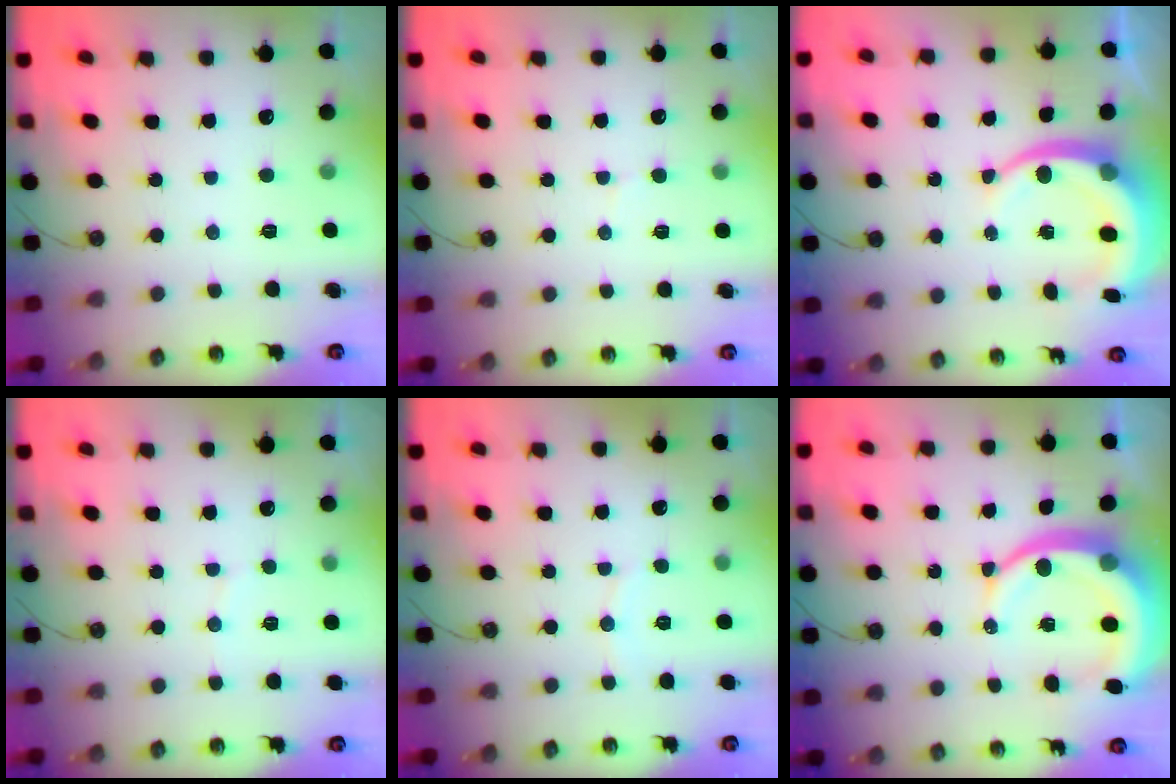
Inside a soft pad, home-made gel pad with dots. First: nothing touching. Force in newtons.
{"total": 5.8, "press": 5.8, "slide": 0.5}
{"total": 11.0, "press": 10.8, "slide": 1.8}
{"total": 2.7, "press": 2.4, "slide": 1.2}
{"total": 3.4, "press": 3.3, "slide": 0.4}
{"total": 13.1, "press": 13.0, "slide": 1.5}